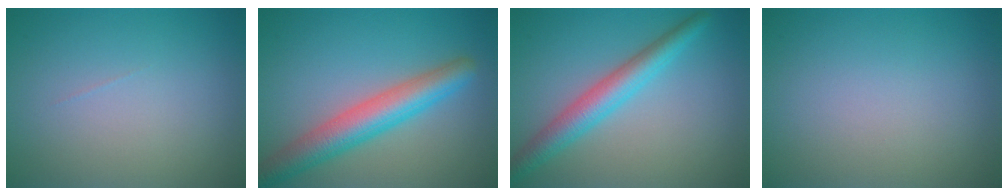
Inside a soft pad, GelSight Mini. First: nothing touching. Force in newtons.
{"total": 5.8, "press": 5.8, "slide": 0.2}
{"total": 4.2, "press": 4.2, "slide": 0.1}
{"total": 0.0}